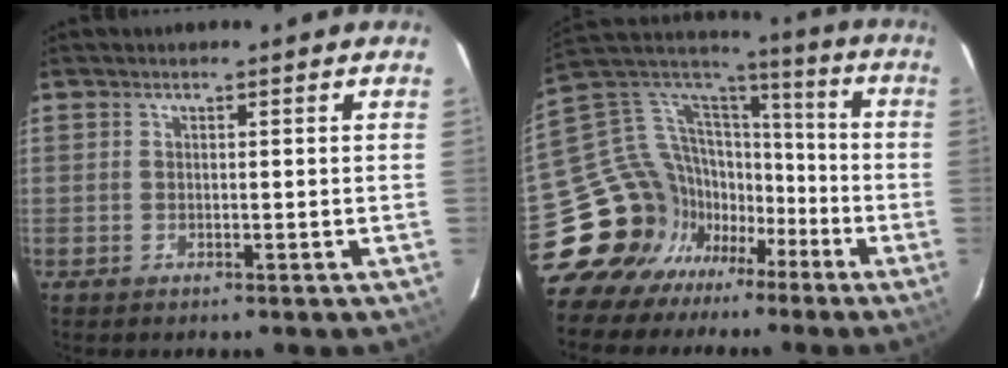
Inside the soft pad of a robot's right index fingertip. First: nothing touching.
{"total": 21.5, "force": [-12.3, 16.5, 6.2], "torque": [-0.158, 0.055, -0.202]}